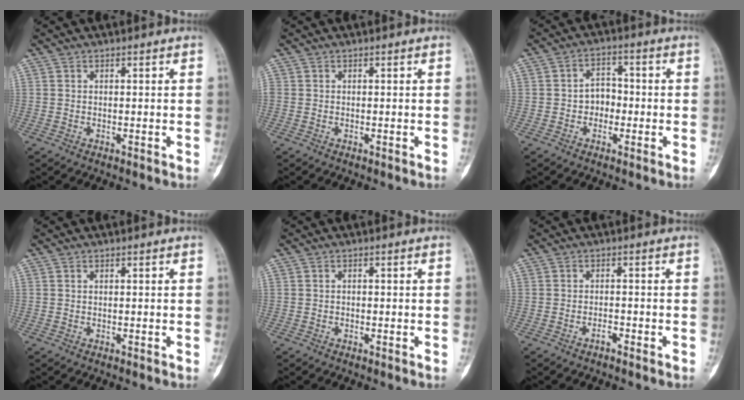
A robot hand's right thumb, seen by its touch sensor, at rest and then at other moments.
{"total": 0.0}
{"total": 4.8, "force": [-1.0, 3.9, 2.6], "torque": [-0.015, 0.020, -0.024]}
{"total": 0.0}
{"total": 0.5, "force": [-0.1, 0.4, 0.3], "torque": [-0.003, 0.002, -0.004]}
{"total": 1.4, "force": [-1.1, 0.4, 0.8], "torque": [-0.017, 0.007, -0.020]}